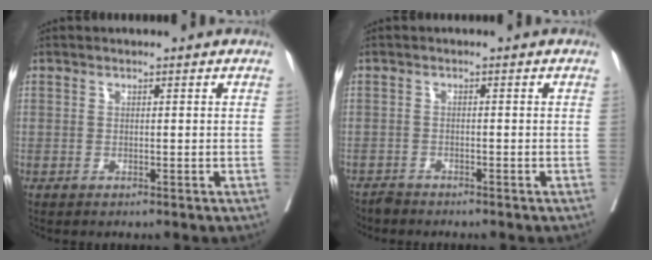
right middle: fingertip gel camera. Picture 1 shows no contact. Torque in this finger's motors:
{"motor_torque": [0.00, -0.02, 0.09, 0.02]}